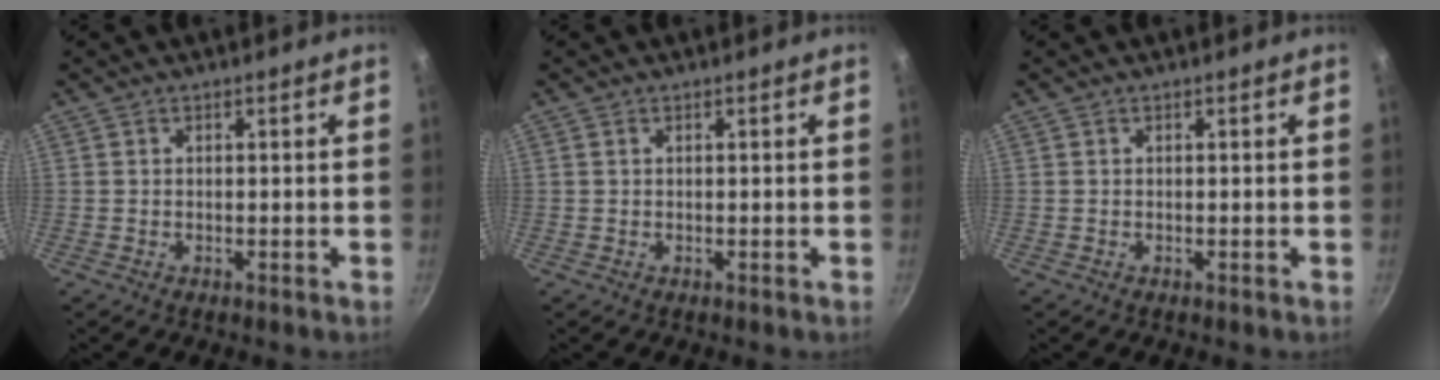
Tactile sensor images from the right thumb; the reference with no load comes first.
{"total": 0.0}
{"total": 0.0}